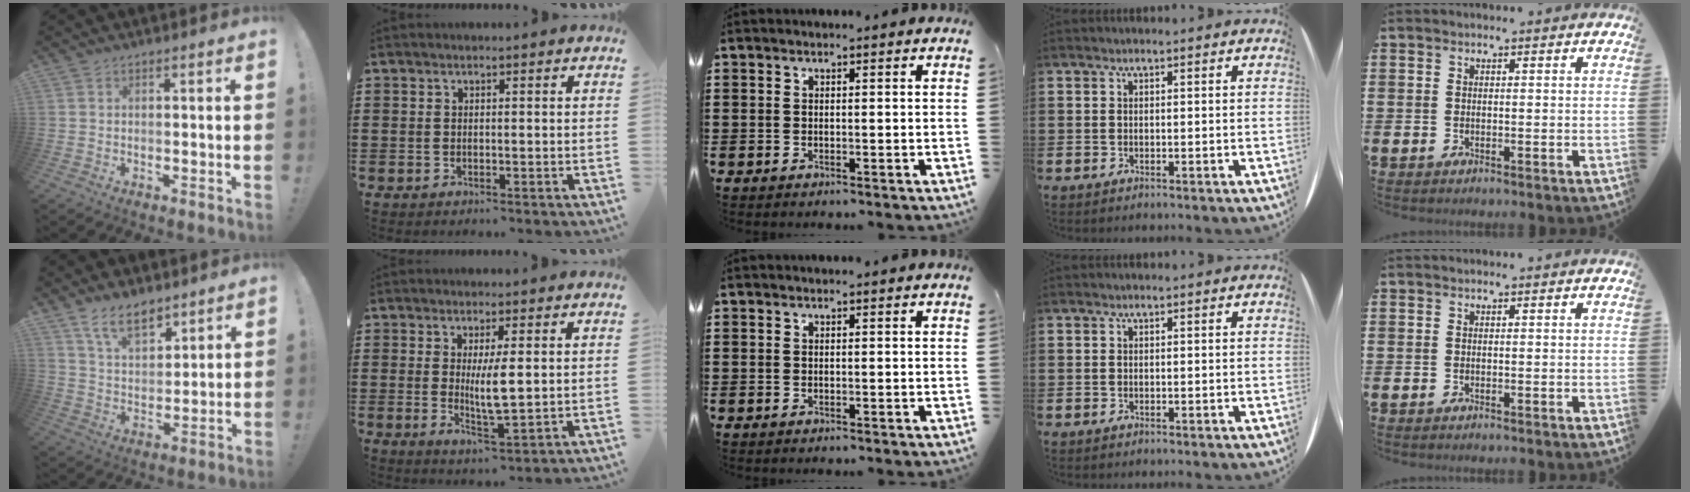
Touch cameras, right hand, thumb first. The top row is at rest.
{"thumb": {"total": 10.6, "force": [7.7, 5.0, 5.3], "torque": [-0.095, -0.042, 0.147]}, "index": {"total": 6.2, "force": [0.2, 1.5, 6.0], "torque": [-0.108, -0.005, -0.002]}}